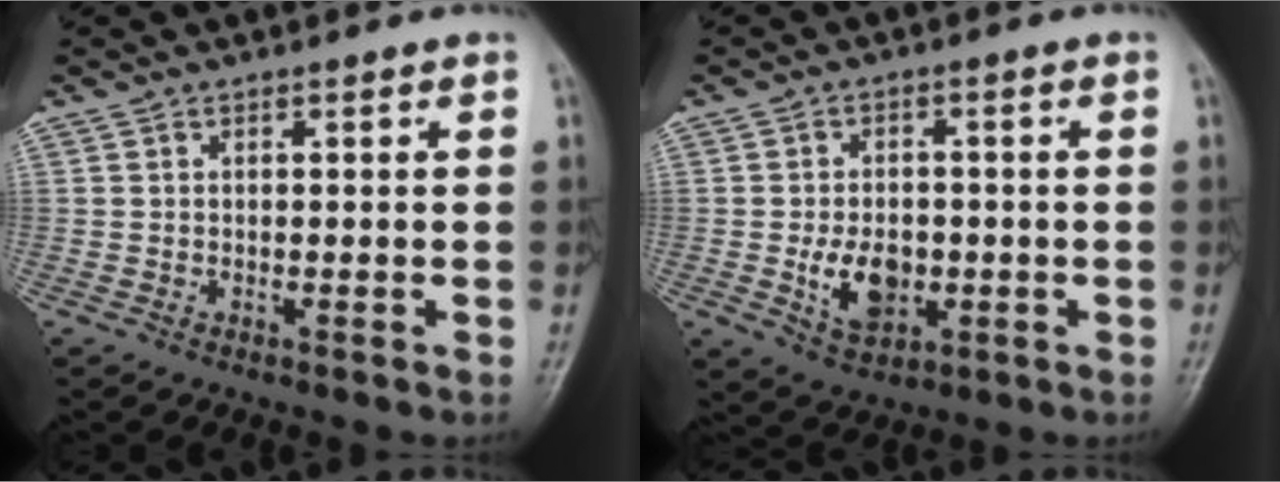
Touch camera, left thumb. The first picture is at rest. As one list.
[{"total": 7.8, "force": [-1.5, 5.3, 5.4], "torque": [-0.073, -0.001, -0.017]}]